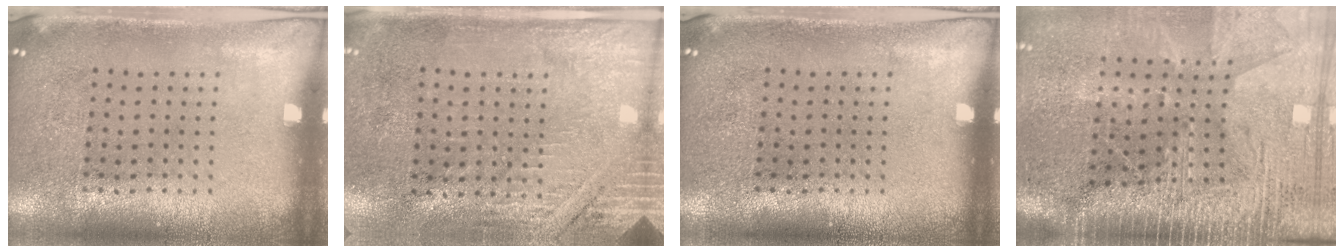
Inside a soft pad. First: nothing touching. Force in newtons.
{"total": 2.8, "press": 2.6, "slide": 0.9}
{"total": 0.0}
{"total": 3.8, "press": 3.3, "slide": 1.9}